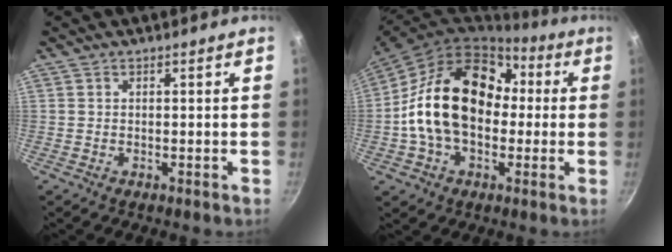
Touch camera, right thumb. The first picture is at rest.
{"total": 21.8, "force": [0.7, 15.3, 15.5], "torque": [-0.248, 0.051, 0.004]}